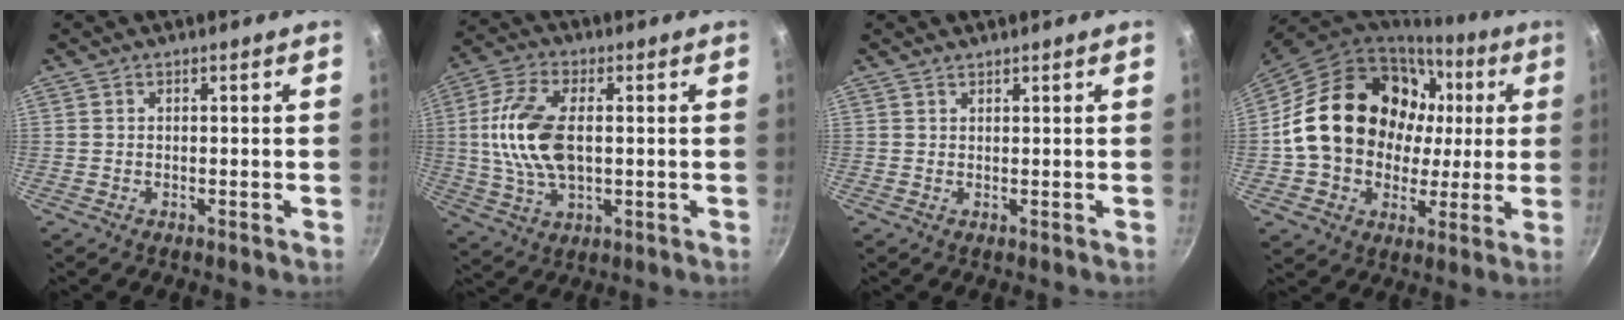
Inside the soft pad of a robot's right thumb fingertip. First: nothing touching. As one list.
[{"total": 13.5, "force": [0.9, 7.2, 11.4], "torque": [-0.221, 0.010, 0.013]}, {"total": 0.7, "force": [0.7, 0.2, 0.0], "torque": [0.001, -0.007, 0.014]}, {"total": 24.0, "force": [3.1, 19.3, 13.9], "torque": [-0.215, 0.038, 0.065]}]